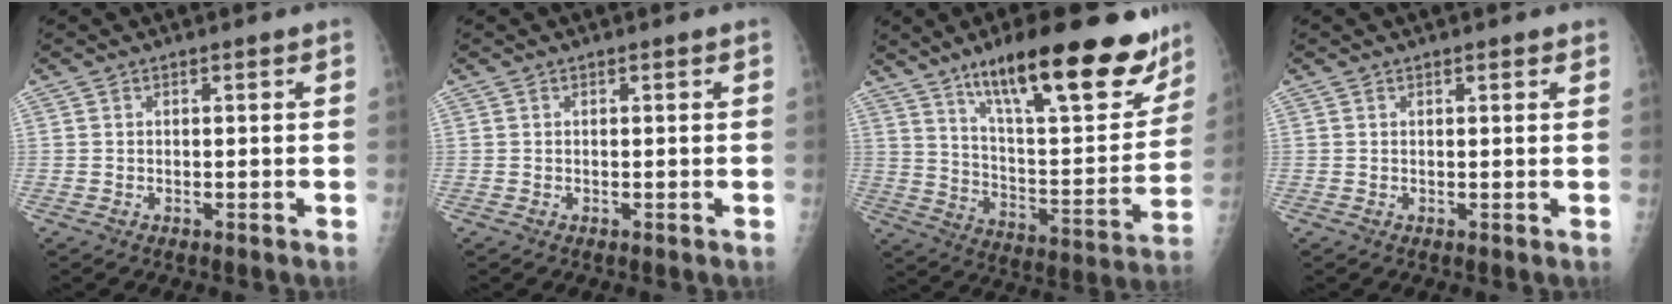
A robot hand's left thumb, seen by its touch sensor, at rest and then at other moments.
{"total": 0.0}
{"total": 27.3, "force": [17.5, 7.9, 19.4], "torque": [-0.247, -0.059, 0.272]}
{"total": 1.1, "force": [0.7, 0.4, 0.8], "torque": [-0.009, -0.001, 0.008]}